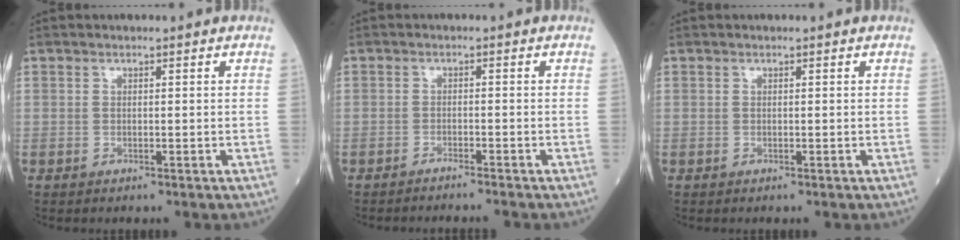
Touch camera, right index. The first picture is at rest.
{"total": 3.2, "force": [-3.1, -0.6, 0.8], "torque": [-0.003, -0.001, -0.042]}
{"total": 0.0}